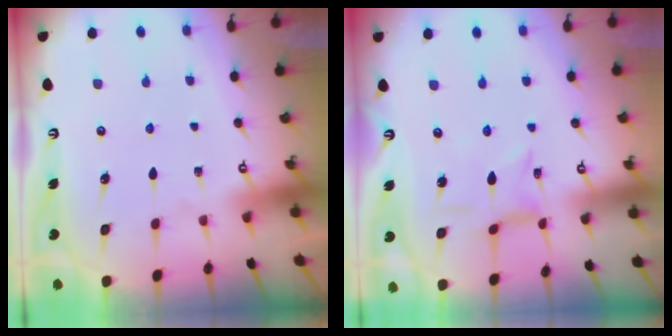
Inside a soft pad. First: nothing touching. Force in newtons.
{"total": 0.8, "press": 0.7, "slide": 0.3}